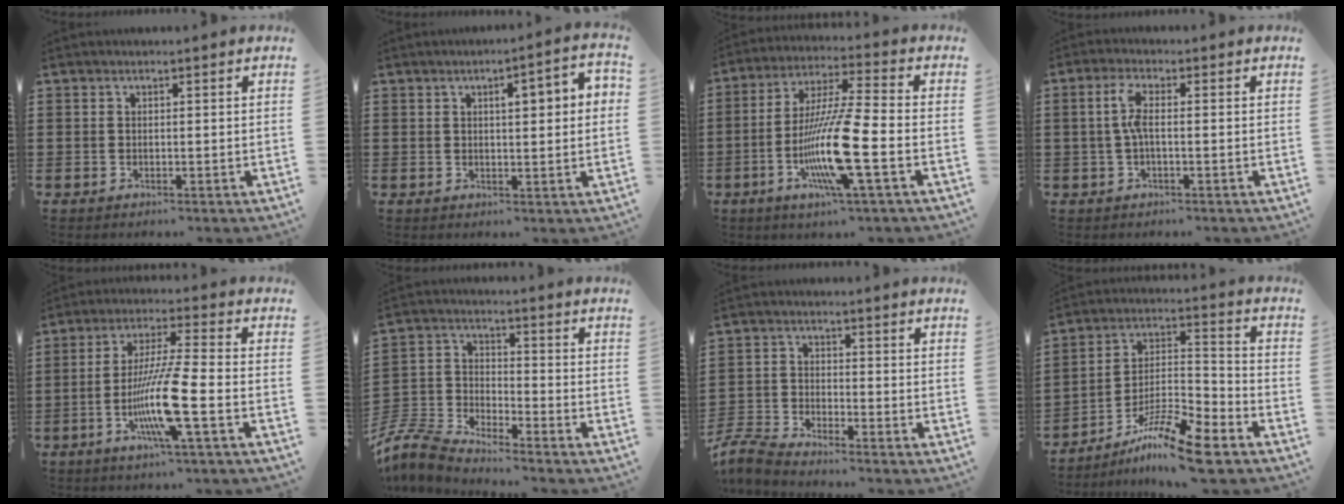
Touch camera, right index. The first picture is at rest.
{"total": 3.6, "force": [0.6, 0.8, 3.4], "torque": [-0.057, 0.000, 0.002]}
{"total": 13.8, "force": [-4.4, 1.2, 13.0], "torque": [-0.271, -0.015, -0.092]}
{"total": 4.1, "force": [-0.2, 1.1, 4.0], "torque": [-0.090, 0.000, -0.010]}
{"total": 11.2, "force": [-3.9, 0.6, 10.5], "torque": [-0.215, -0.015, -0.080]}
{"total": 7.2, "force": [-7.0, 0.8, 1.5], "torque": [-0.070, -0.010, -0.151]}
{"total": 4.7, "force": [-4.5, 0.3, 1.1], "torque": [-0.050, -0.010, -0.099]}
{"total": 11.0, "force": [-8.8, 1.1, 6.5], "torque": [-0.121, 0.019, -0.171]}